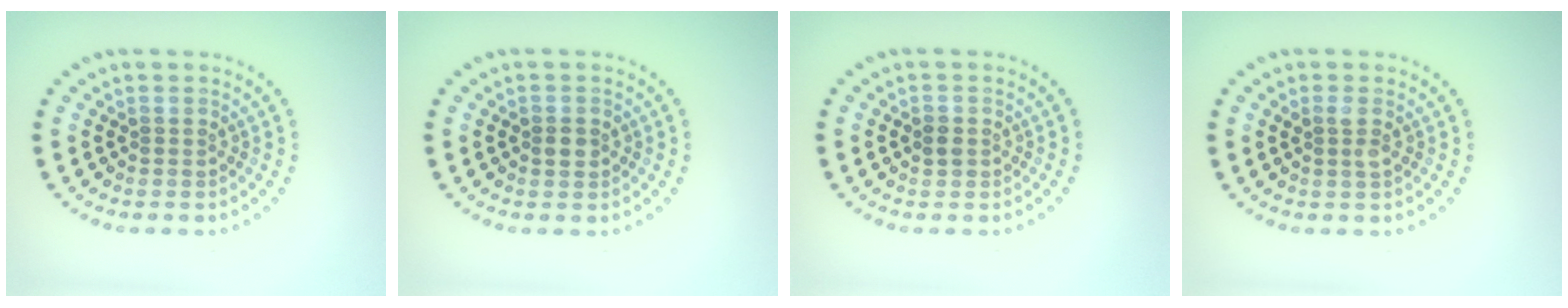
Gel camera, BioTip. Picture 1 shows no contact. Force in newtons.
{"total": 1.2, "press": 1.2, "slide": 0.2}
{"total": 1.1, "press": 1.1, "slide": 0.2}
{"total": 1.1, "press": 1.1, "slide": 0.4}